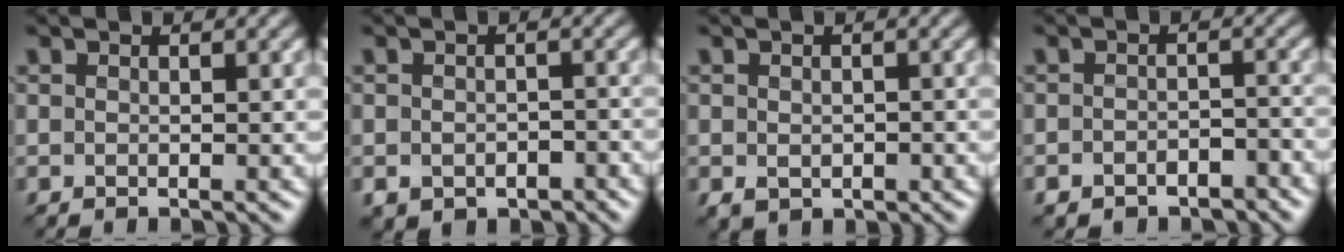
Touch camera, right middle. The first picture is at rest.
{"total": 3.4, "force": [-1.9, 2.5, 1.4], "torque": [-0.009, -0.002, -0.026]}
{"total": 2.0, "force": [-0.6, 1.6, 1.0], "torque": [-0.014, -0.003, -0.006]}
{"total": 2.7, "force": [-2.2, 1.3, 0.9], "torque": [-0.014, 0.002, -0.037]}